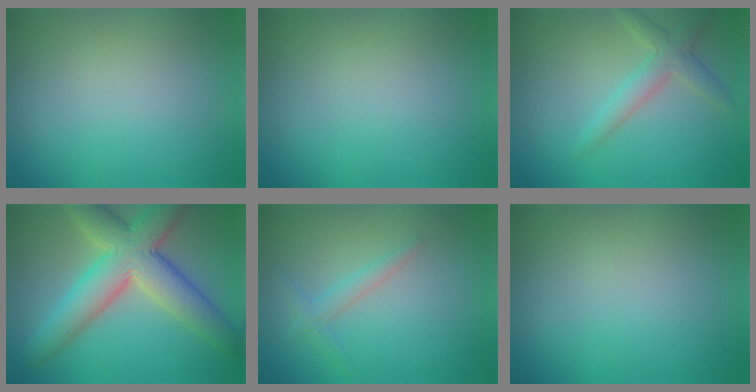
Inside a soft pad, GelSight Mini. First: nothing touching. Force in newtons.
{"total": 0.0}
{"total": 2.5, "press": 2.5, "slide": 0.2}
{"total": 8.6, "press": 8.6, "slide": 0.6}
{"total": 1.5, "press": 1.5, "slide": 0.1}
{"total": 0.0}